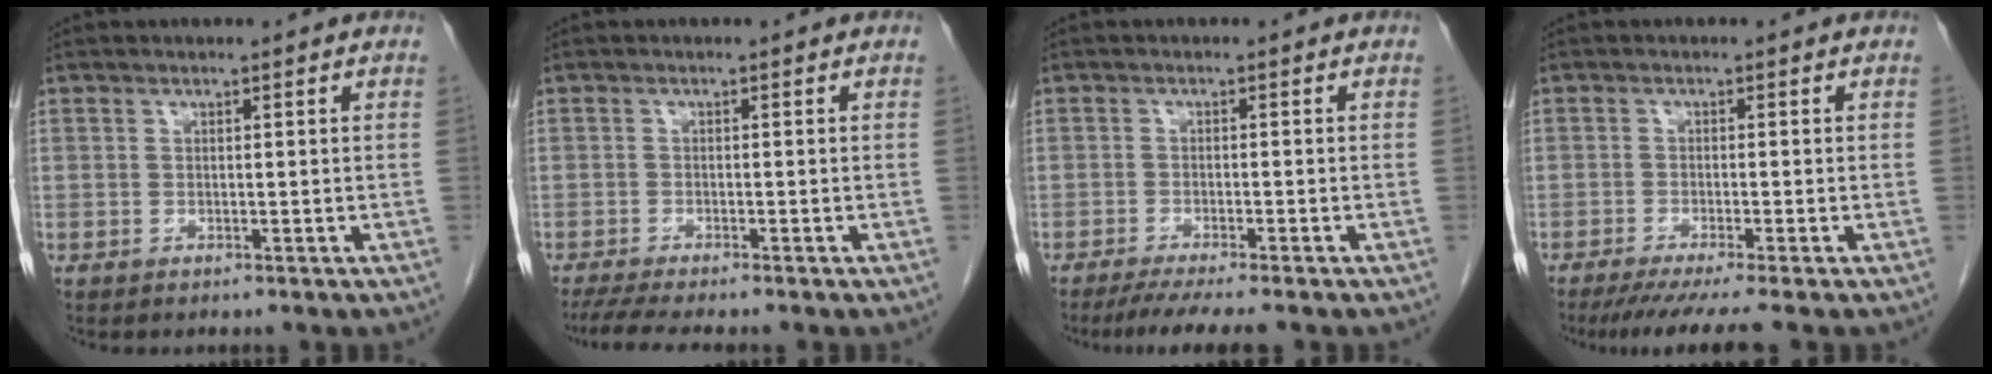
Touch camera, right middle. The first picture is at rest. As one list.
[{"total": 5.5, "force": [-4.6, -0.1, 2.9], "torque": [-0.043, -0.015, -0.077]}, {"total": 6.4, "force": [-5.3, -0.3, 3.5], "torque": [-0.044, -0.015, -0.084]}, {"total": 7.0, "force": [-5.8, -1.1, 3.8], "torque": [-0.044, -0.022, -0.092]}]